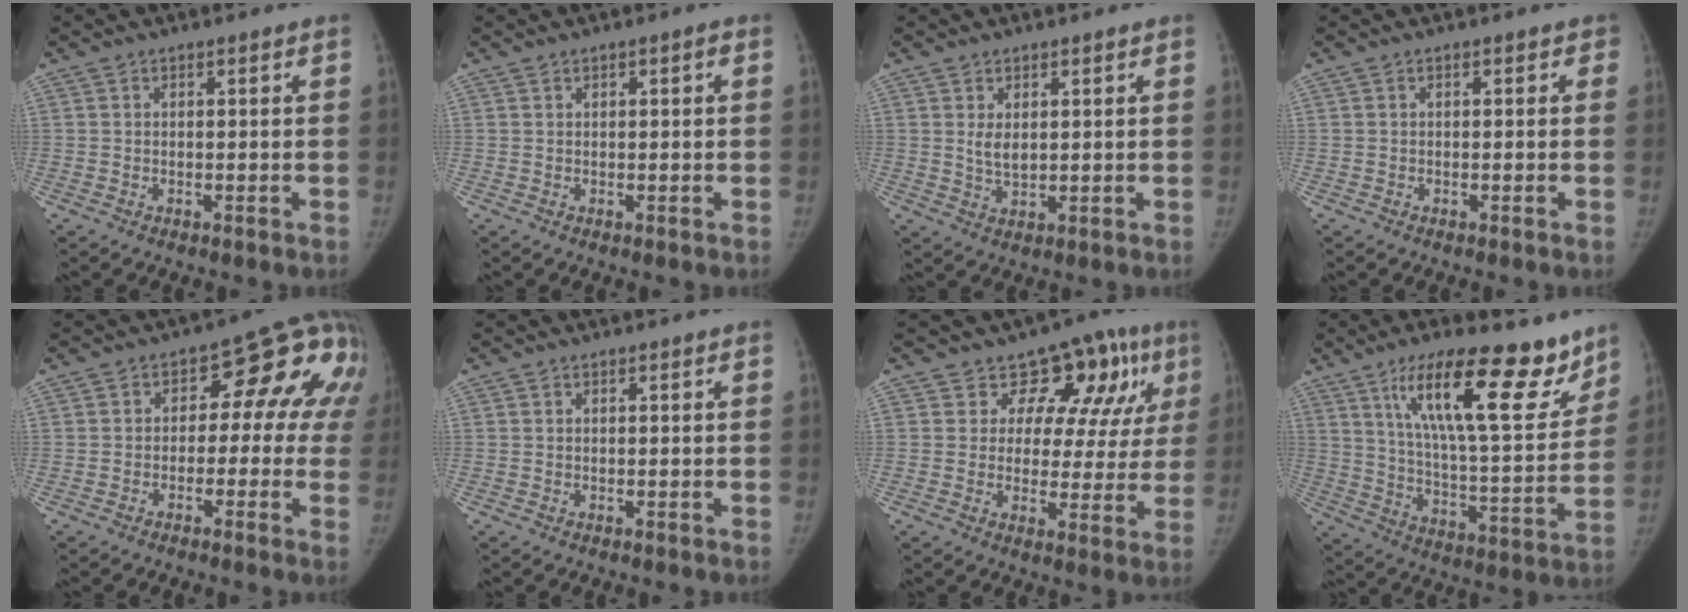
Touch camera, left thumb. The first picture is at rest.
{"total": 1.0, "force": [0.3, 0.4, 0.8], "torque": [-0.011, 0.002, 0.006]}
{"total": 4.8, "force": [1.5, 2.8, 3.6], "torque": [-0.053, -0.020, 0.038]}
{"total": 0.8, "force": [0.3, 0.6, 0.5], "torque": [0.009, 0.003, -0.003]}
{"total": 13.1, "force": [0.7, 8.1, 10.2], "torque": [-0.074, 0.040, -0.005]}
{"total": 0.0}
{"total": 12.3, "force": [7.3, 8.3, 5.3], "torque": [-0.009, -0.025, 0.082]}
{"total": 22.9, "force": [14.0, 7.1, 16.6], "torque": [-0.216, -0.065, 0.229]}